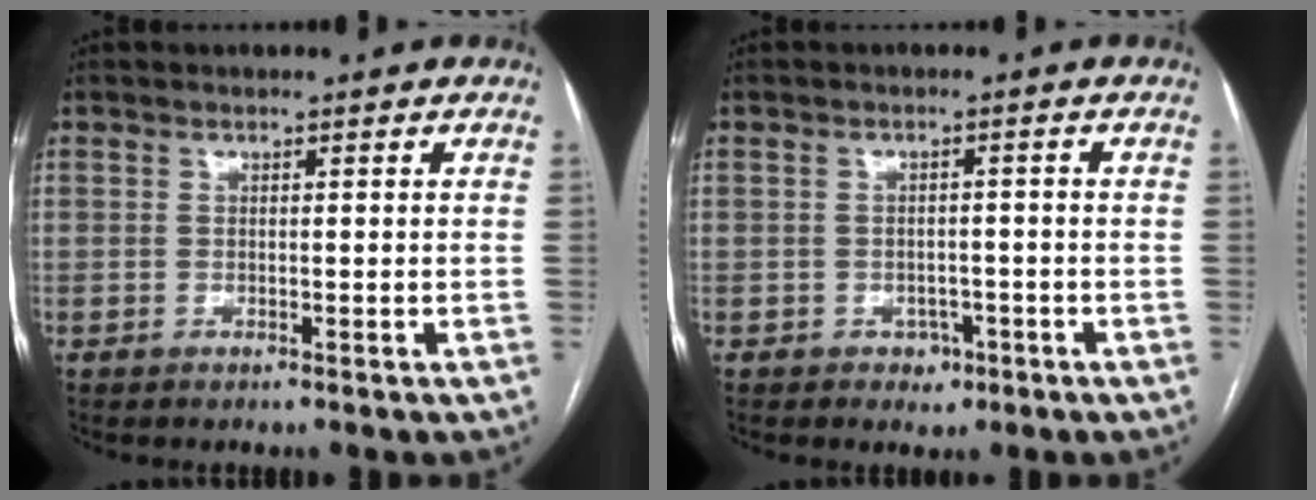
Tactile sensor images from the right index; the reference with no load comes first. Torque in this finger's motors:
{"motor_torque": [0.12, 0.08, -0.02, -0.01]}